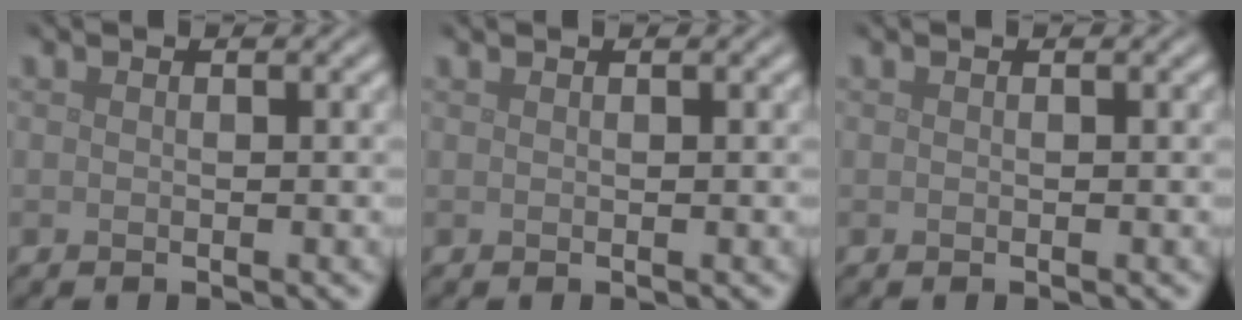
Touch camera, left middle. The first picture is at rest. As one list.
[{"total": 0.0}, {"total": 0.0}]